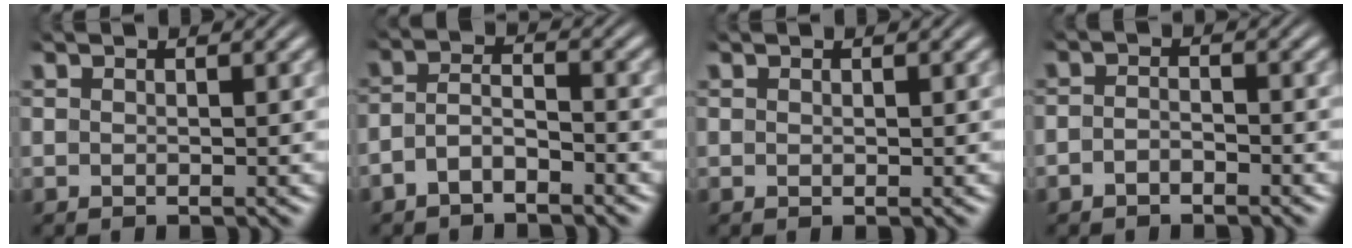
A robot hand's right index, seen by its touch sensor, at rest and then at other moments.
{"total": 3.8, "force": [-2.6, 2.1, 1.8], "torque": [-0.033, -0.010, -0.047]}
{"total": 0.0}
{"total": 1.8, "force": [-1.6, 0.8, 0.5], "torque": [-0.011, -0.007, -0.029]}